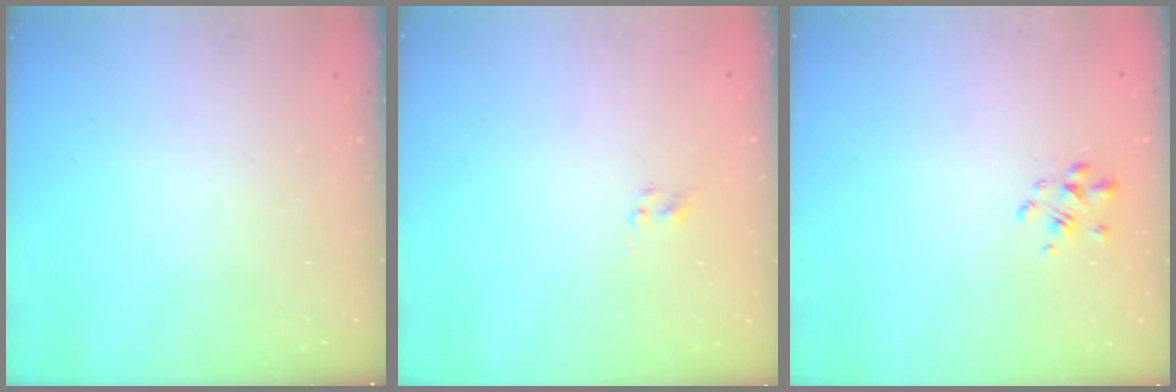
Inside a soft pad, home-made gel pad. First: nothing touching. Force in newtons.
{"total": 1.9, "press": 1.7, "slide": 0.9}
{"total": 2.5, "press": 2.3, "slide": 1.1}